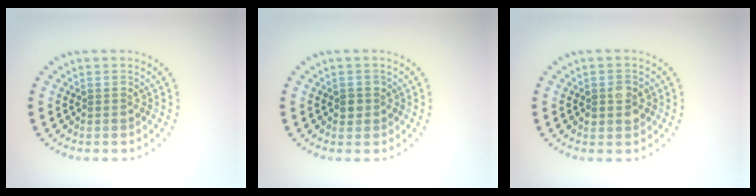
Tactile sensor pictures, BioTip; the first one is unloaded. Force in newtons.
{"total": 1.2, "press": 1.0, "slide": 0.5}
{"total": 1.7, "press": 1.7, "slide": 0.1}